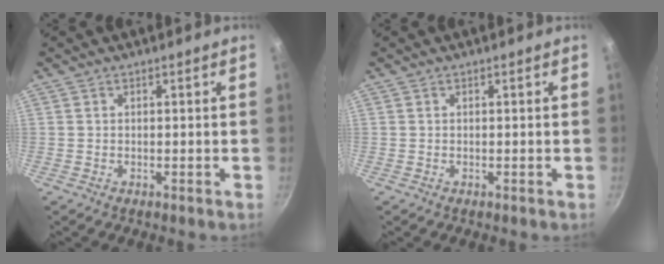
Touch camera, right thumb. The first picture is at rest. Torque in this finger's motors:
{"motor_torque": [-0.29, 0.03, 0.00, 0.00, -0.02]}